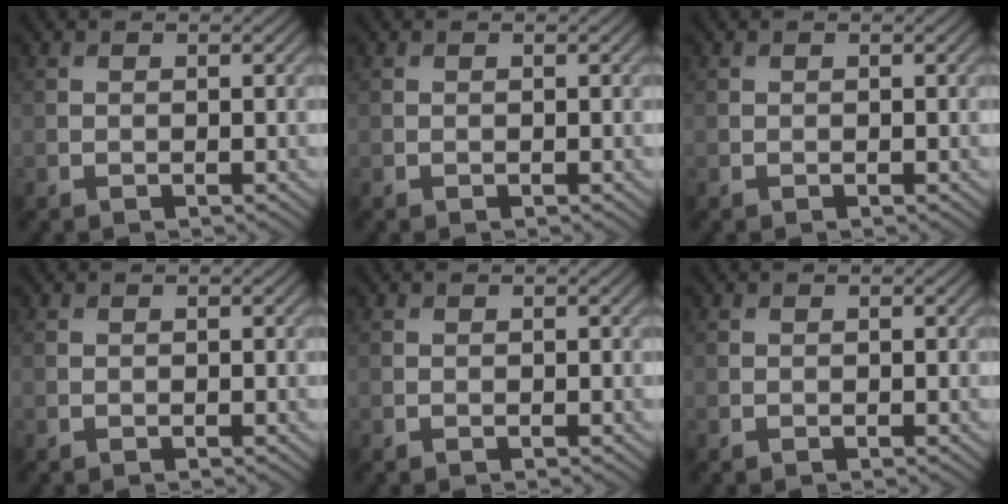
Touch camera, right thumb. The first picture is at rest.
{"total": 0.0}
{"total": 0.0}
{"total": 0.0}
{"total": 0.0}
{"total": 0.0}